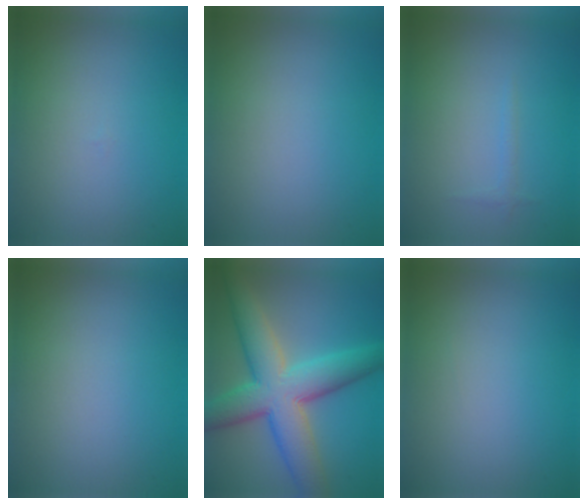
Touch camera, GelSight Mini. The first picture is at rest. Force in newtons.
{"total": 0.0}
{"total": 0.6, "press": 0.6, "slide": 0.1}
{"total": 0.0}
{"total": 9.9, "press": 9.9, "slide": 0.5}
{"total": 0.0}